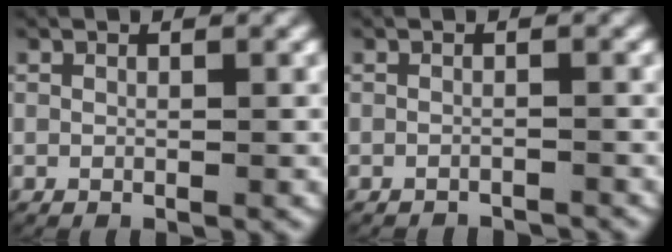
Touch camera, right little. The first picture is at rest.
{"total": 1.6, "force": [-1.6, 0.1, 0.0], "torque": [-0.002, -0.007, -0.024]}